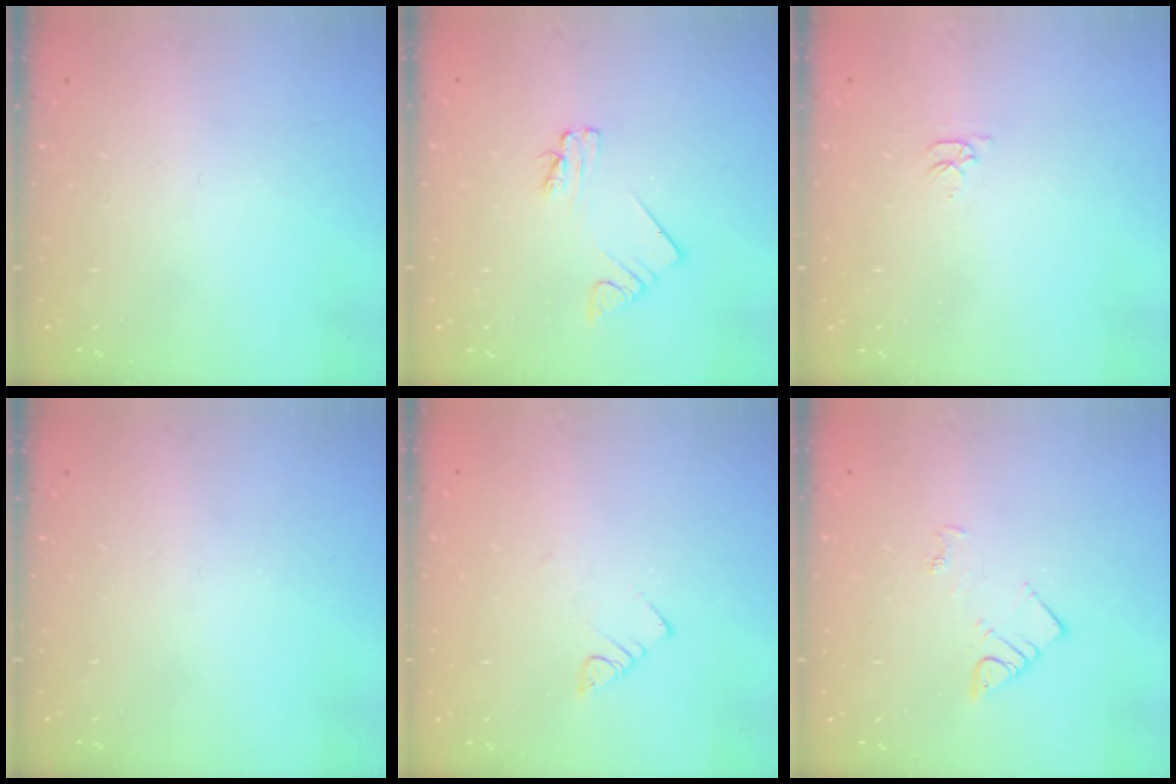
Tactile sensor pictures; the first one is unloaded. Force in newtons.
{"total": 2.2, "press": 2.2, "slide": 0.3}
{"total": 2.7, "press": 2.7, "slide": 0.4}
{"total": 0.0}
{"total": 2.8, "press": 2.7, "slide": 0.4}
{"total": 3.8, "press": 3.8, "slide": 0.6}